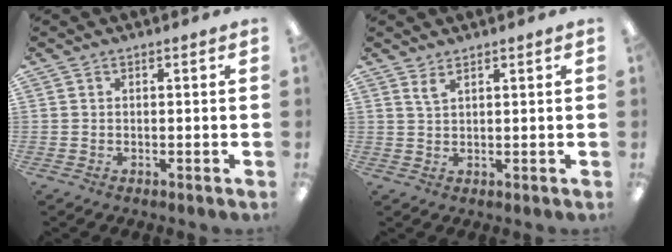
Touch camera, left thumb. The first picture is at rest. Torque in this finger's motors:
{"motor_torque": [0.08, -0.02, -0.05, -0.25, 0.05]}